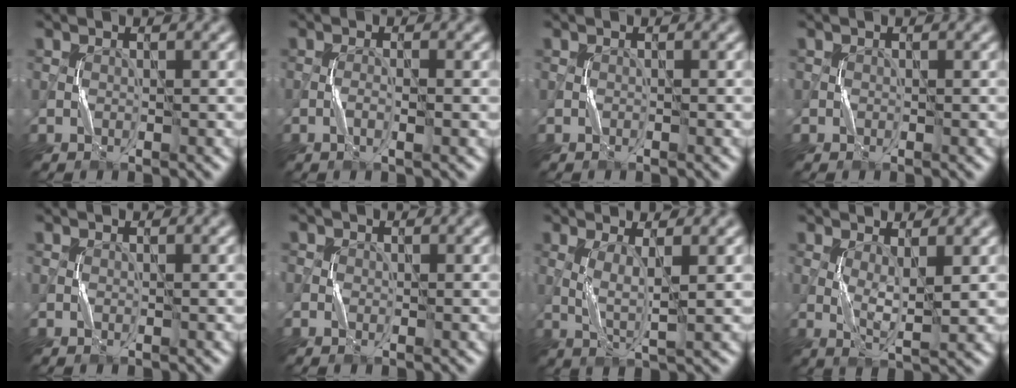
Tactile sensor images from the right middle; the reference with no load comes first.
{"total": 1.3, "force": [-0.4, 0.1, 1.2], "torque": [-0.025, 0.002, -0.011]}
{"total": 0.0}
{"total": 0.5, "force": [-0.1, 0.5, -0.1], "torque": [0.007, -0.002, -0.005]}
{"total": 0.0}
{"total": 0.7, "force": [-0.1, 0.7, 0.0], "torque": [0.005, -0.005, -0.004]}
{"total": 3.0, "force": [0.6, 0.4, 2.9], "torque": [-0.062, -0.002, 0.015]}
{"total": 3.0, "force": [0.9, 0.5, 2.8], "torque": [-0.054, -0.010, 0.020]}